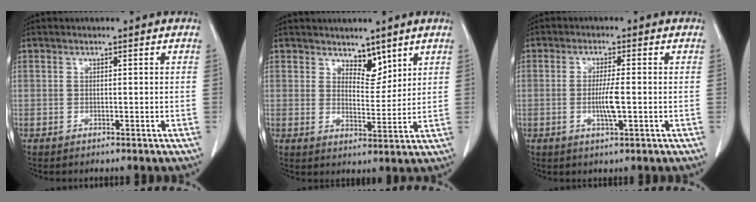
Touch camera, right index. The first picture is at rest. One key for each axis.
{"total": 4.2, "fx": 3.3, "fy": 2.0, "fz": 1.8, "tx": -0.022, "ty": -0.009, "tz": 0.060}
{"total": 4.0, "fx": -0.7, "fy": 0.2, "fz": 4.0, "tx": -0.078, "ty": -0.006, "tz": -0.013}